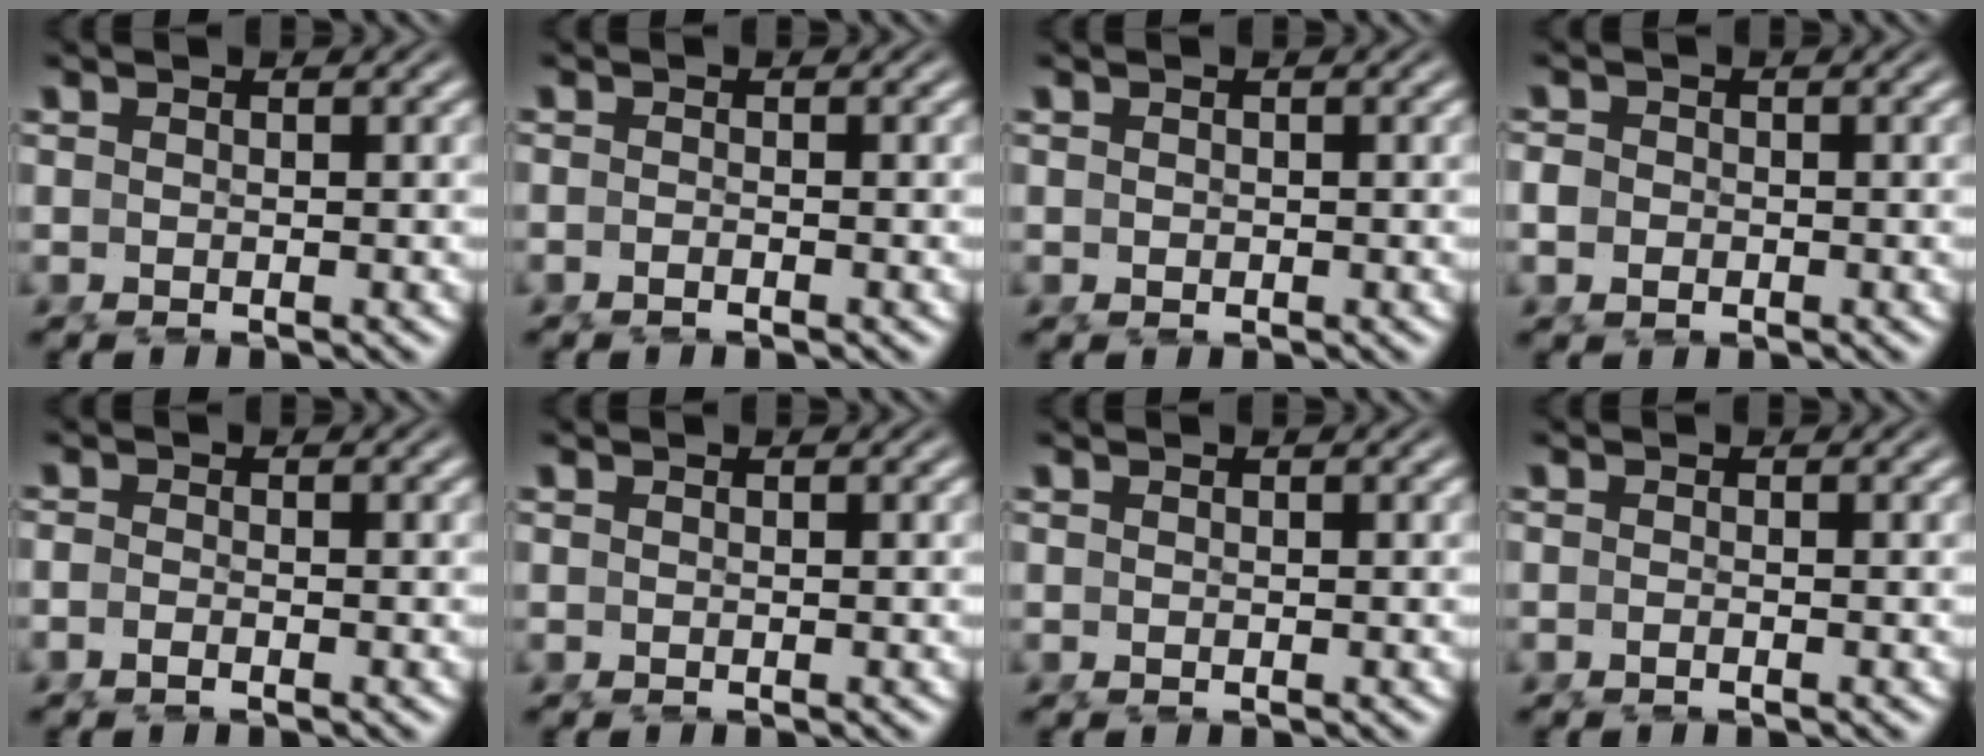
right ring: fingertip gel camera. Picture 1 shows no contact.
{"total": 1.0, "force": [-0.9, -0.3, 0.3], "torque": [-0.005, -0.003, -0.017]}
{"total": 0.0}
{"total": 1.4, "force": [-0.6, 1.1, 0.7], "torque": [-0.018, -0.013, -0.006]}
{"total": 1.2, "force": [-1.0, 0.2, 0.6], "torque": [-0.014, -0.007, -0.018]}
{"total": 0.0}
{"total": 0.0}
{"total": 0.8, "force": [-0.6, -0.2, 0.4], "torque": [-0.006, -0.002, -0.012]}